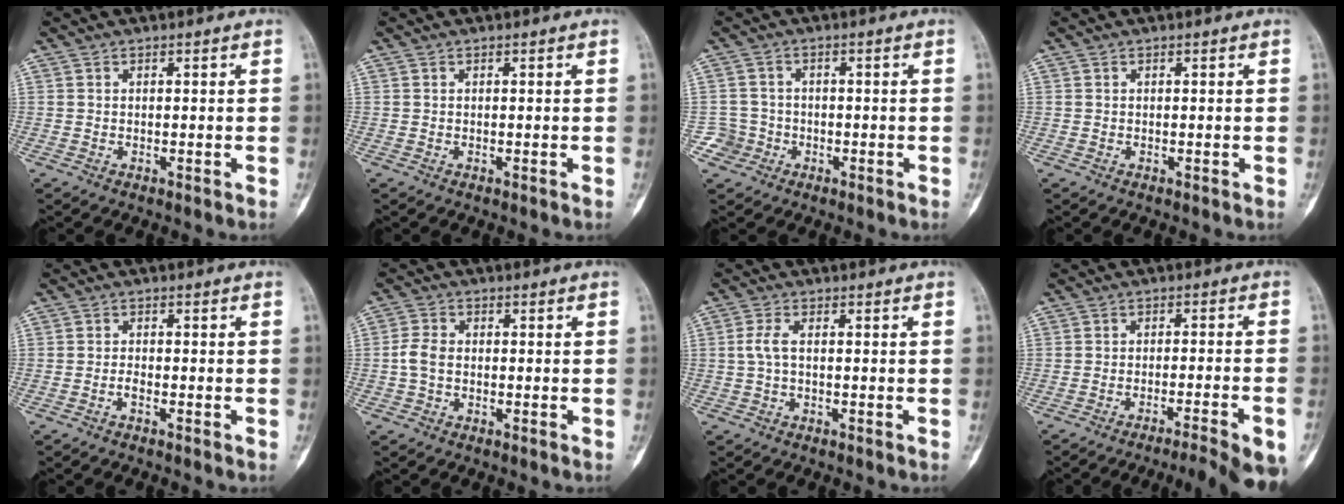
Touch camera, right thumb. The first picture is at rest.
{"total": 0.0}
{"total": 3.6, "force": [-1.5, 3.2, -0.4], "torque": [0.025, 0.016, -0.031]}
{"total": 0.0}
{"total": 1.2, "force": [-0.8, 0.4, 0.9], "torque": [-0.015, 0.004, -0.016]}
{"total": 3.7, "force": [-0.6, 2.6, 2.5], "torque": [-0.051, 0.010, -0.017]}
{"total": 2.7, "force": [0.0, 1.1, 2.5], "torque": [-0.061, 0.003, -0.003]}
{"total": 15.0, "force": [-11.6, 1.2, 9.4], "torque": [-0.095, 0.032, -0.152]}